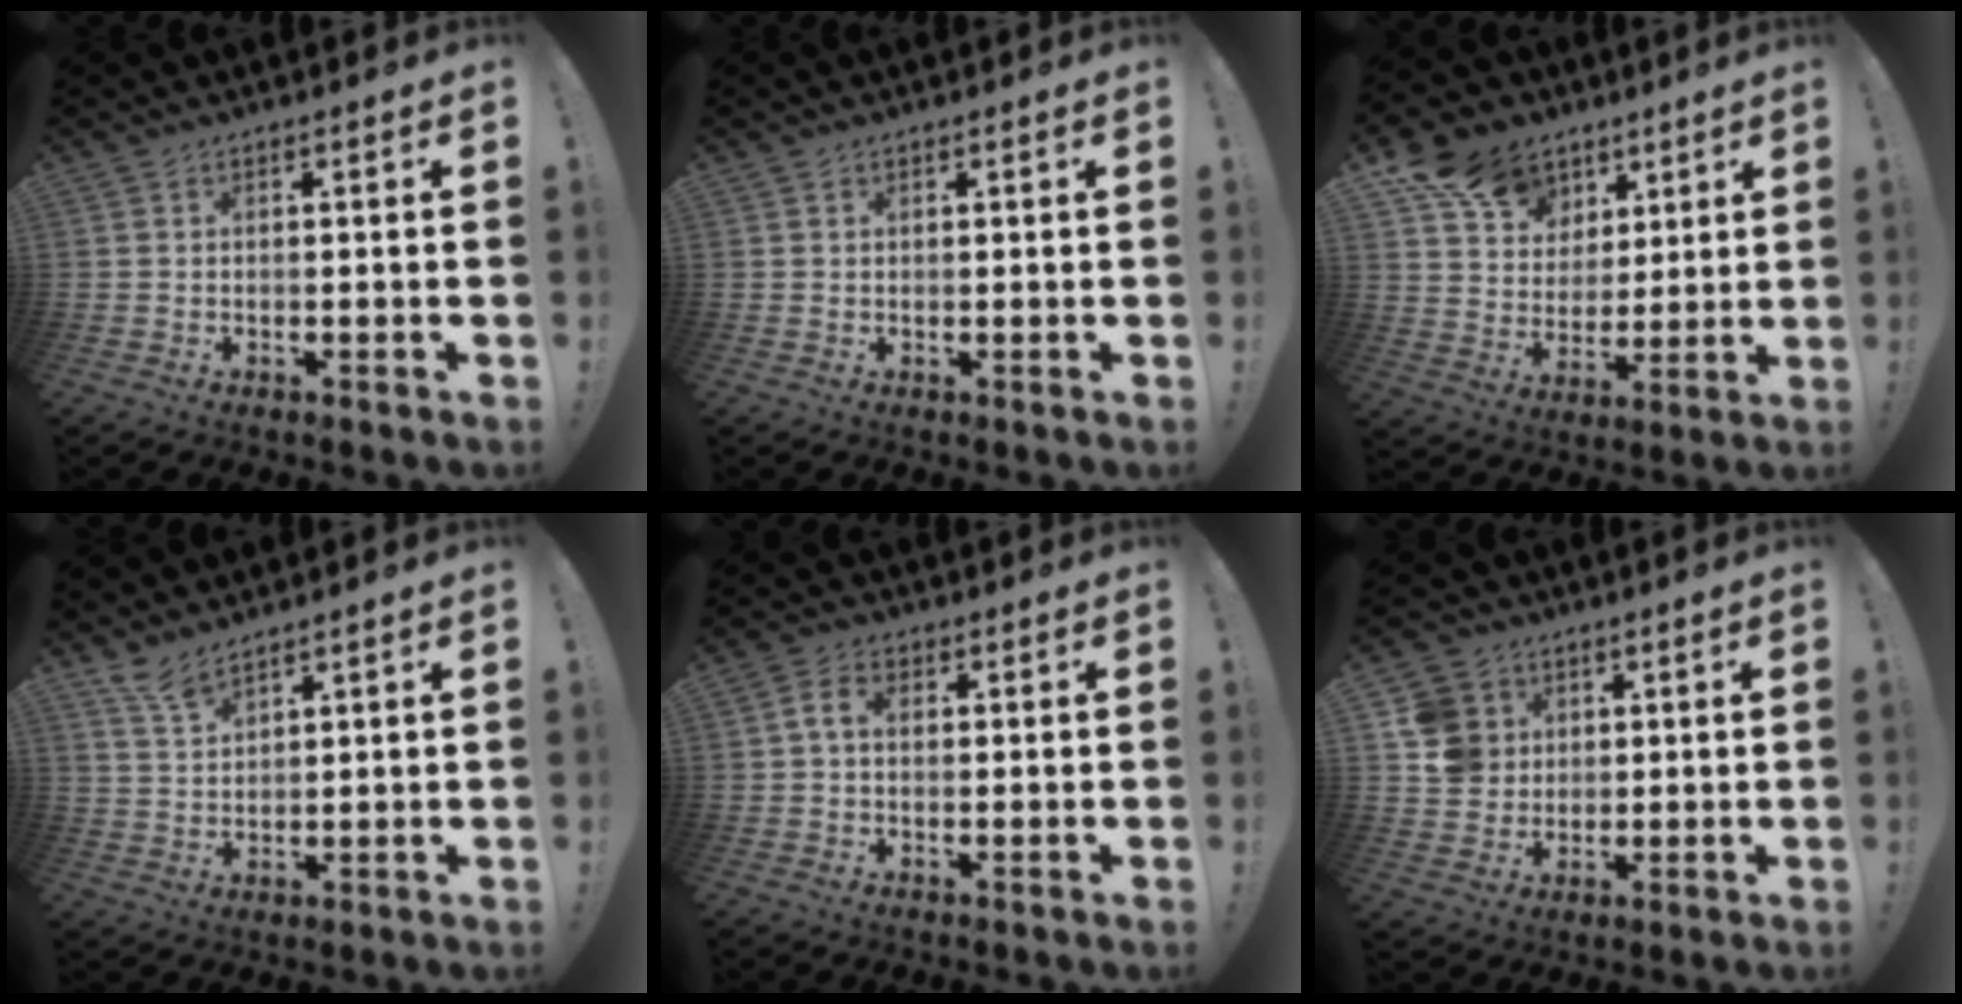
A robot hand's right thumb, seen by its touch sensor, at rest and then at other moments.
{"total": 0.7, "force": [0.4, 0.6, 0.1], "torque": [0.004, -0.002, 0.007]}
{"total": 15.4, "force": [8.2, 12.0, 5.1], "torque": [-0.070, -0.039, 0.164]}
{"total": 5.5, "force": [4.8, 1.4, 2.3], "torque": [-0.041, -0.028, 0.087]}
{"total": 5.0, "force": [0.8, 3.6, 3.4], "torque": [-0.067, 0.010, 0.014]}
{"total": 9.7, "force": [2.6, 8.9, 2.8], "torque": [-0.038, -0.009, 0.057]}